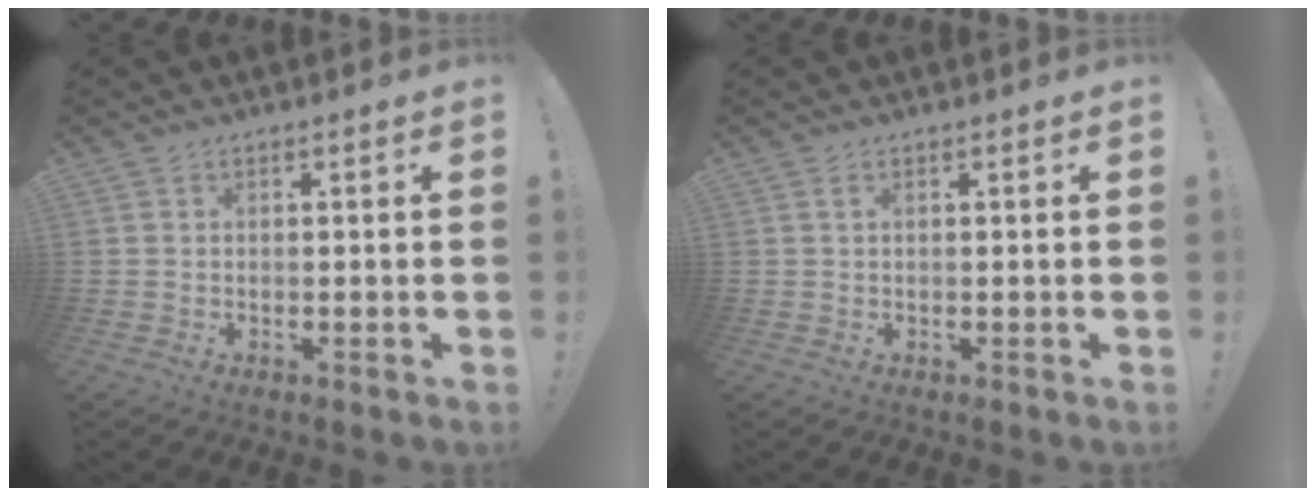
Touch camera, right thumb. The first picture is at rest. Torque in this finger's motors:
{"motor_torque": [0.07, 0.24, 0.04, 0.00, 0.00]}